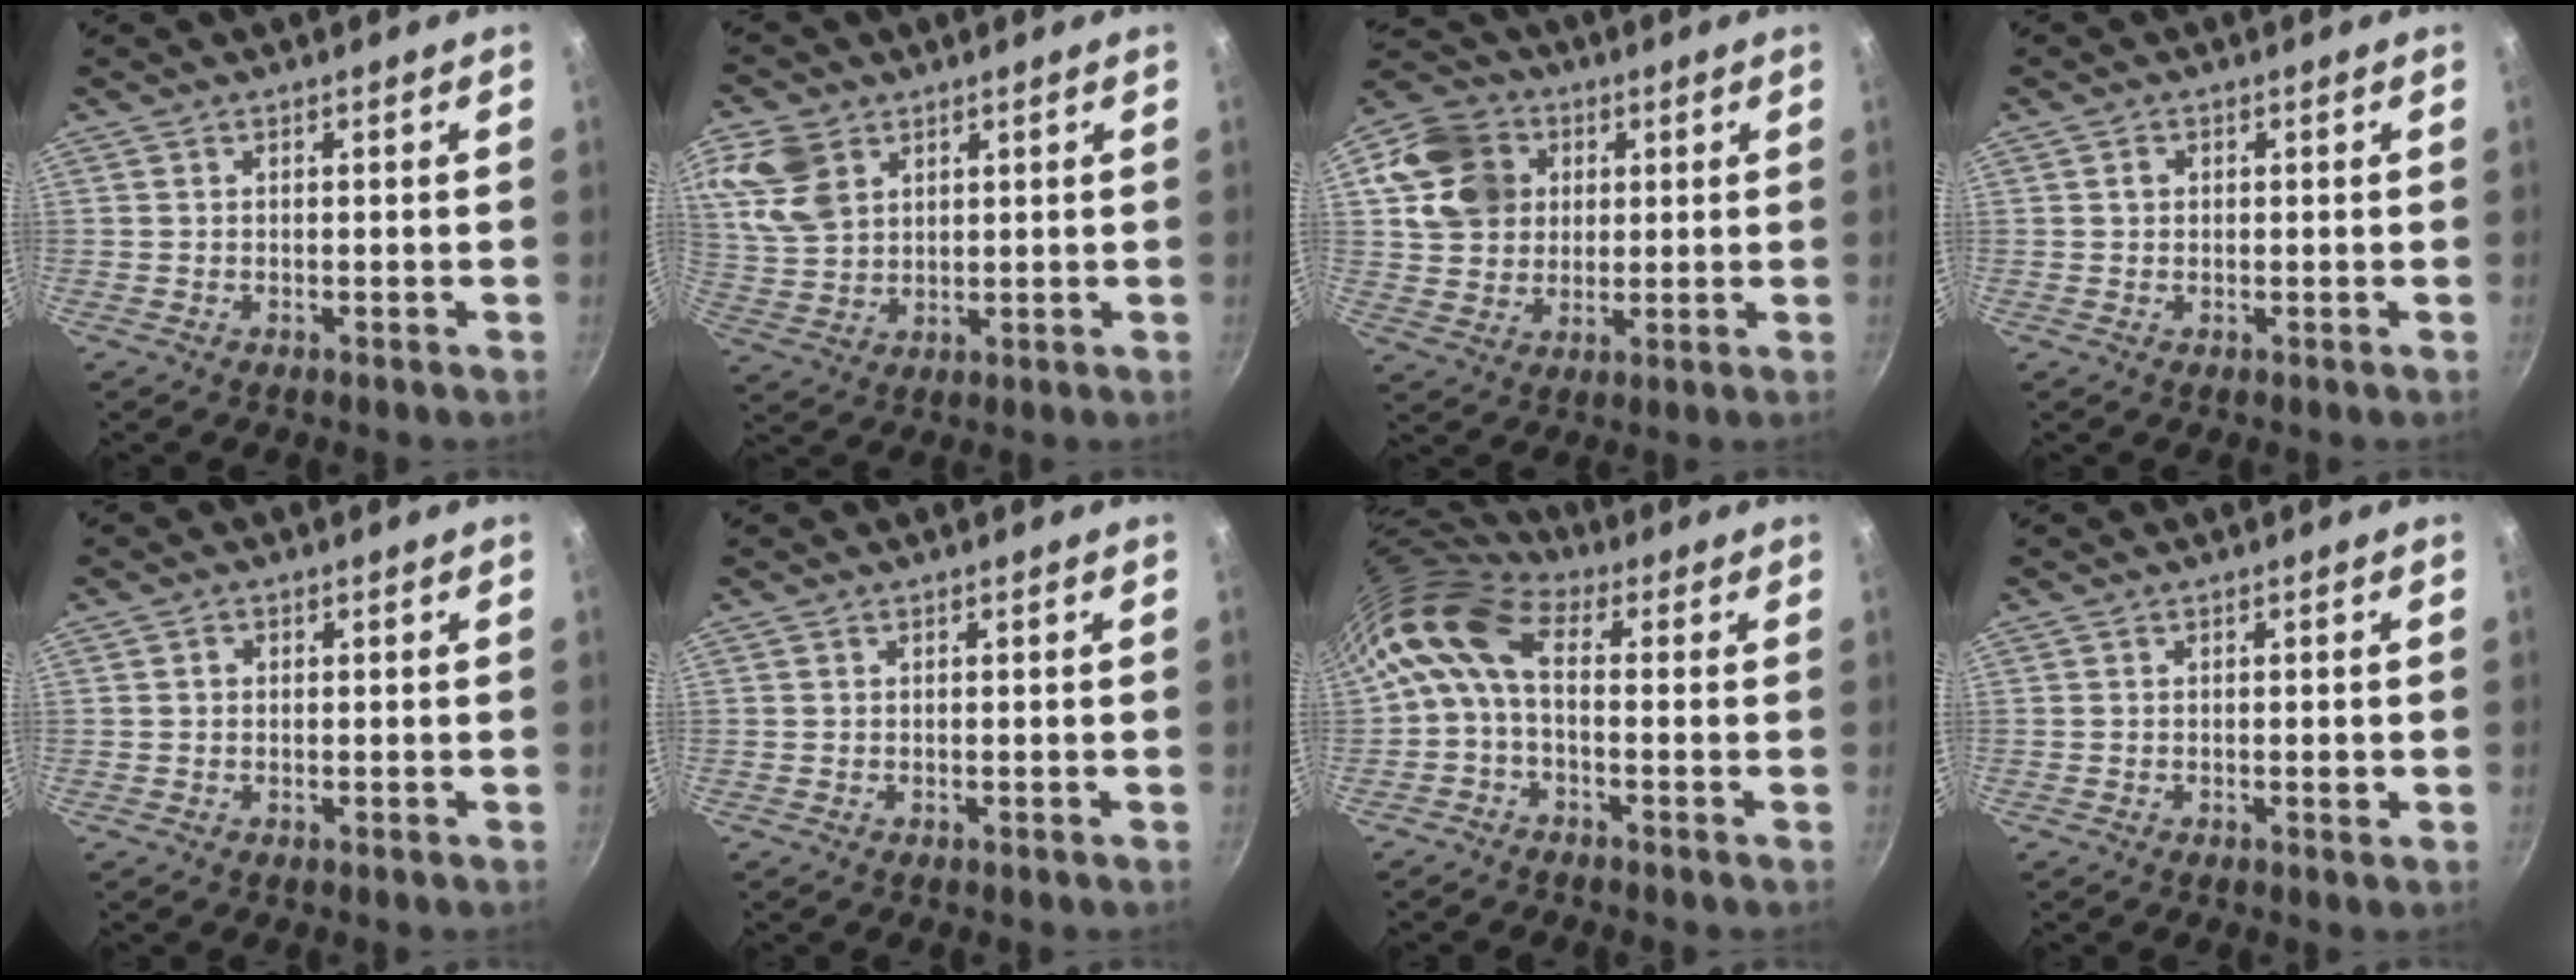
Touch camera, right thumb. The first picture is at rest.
{"total": 10.1, "force": [4.4, 7.1, 5.6], "torque": [-0.099, -0.010, 0.095]}
{"total": 14.4, "force": [4.0, 12.2, 6.5], "torque": [-0.099, 0.010, 0.069]}
{"total": 1.3, "force": [0.3, 1.1, 0.6], "torque": [-0.005, 0.004, 0.004]}
{"total": 1.0, "force": [0.1, 0.9, 0.4], "torque": [-0.004, 0.004, 0.000]}
{"total": 0.0}
{"total": 9.5, "force": [0.6, 5.3, 7.8], "torque": [-0.159, 0.025, -0.004]}
{"total": 1.3, "force": [-0.2, 0.4, 1.2], "torque": [-0.020, 0.001, -0.004]}